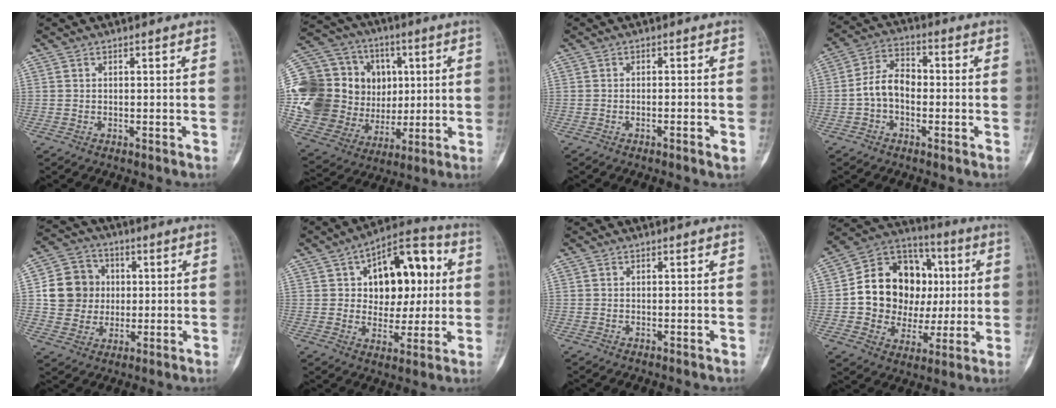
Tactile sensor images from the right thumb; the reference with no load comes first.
{"total": 27.7, "force": [2.3, 21.2, 17.7], "torque": [-0.339, 0.030, 0.062]}
{"total": 1.6, "force": [-0.8, 0.3, 1.4], "torque": [-0.023, 0.002, -0.013]}
{"total": 7.6, "force": [-1.3, 5.4, 5.3], "torque": [-0.082, 0.030, -0.037]}
{"total": 11.5, "force": [1.2, 10.7, 4.1], "torque": [-0.037, 0.011, 0.022]}
{"total": 17.5, "force": [3.9, 10.9, 13.1], "torque": [-0.128, 0.018, 0.055]}
{"total": 0.0}
{"total": 20.7, "force": [1.6, 16.5, 12.5], "torque": [-0.139, 0.034, 0.037]}